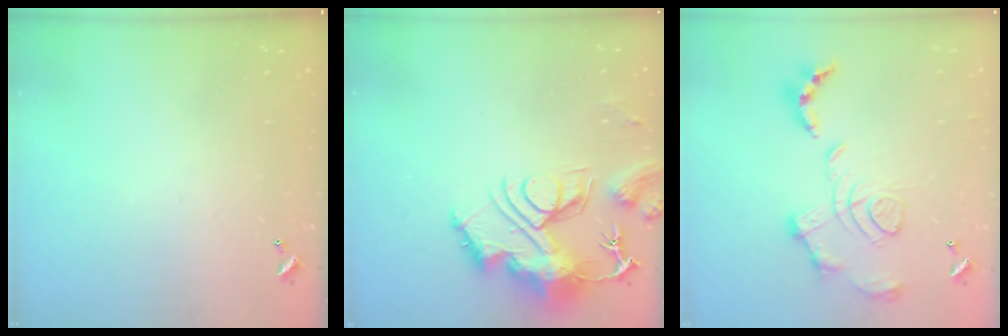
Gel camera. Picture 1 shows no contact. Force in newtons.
{"total": 14.1, "press": 14.1, "slide": 1.4}
{"total": 1.7, "press": 1.1, "slide": 1.3}